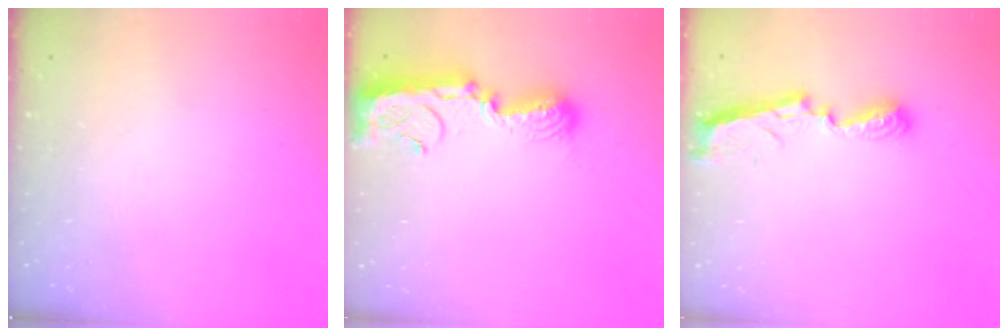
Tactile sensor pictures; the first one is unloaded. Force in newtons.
{"total": 11.2, "press": 11.2, "slide": 1.0}
{"total": 7.6, "press": 7.5, "slide": 0.3}